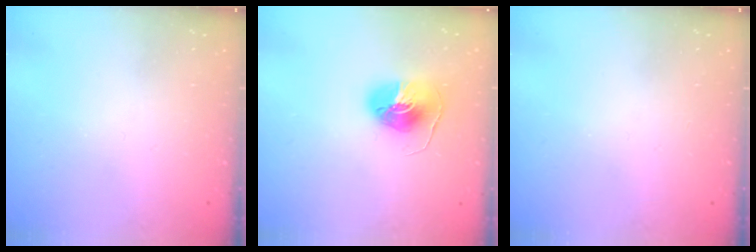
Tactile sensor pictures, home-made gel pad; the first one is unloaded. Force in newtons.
{"total": 9.6, "press": 9.6, "slide": 0.8}
{"total": 0.0}